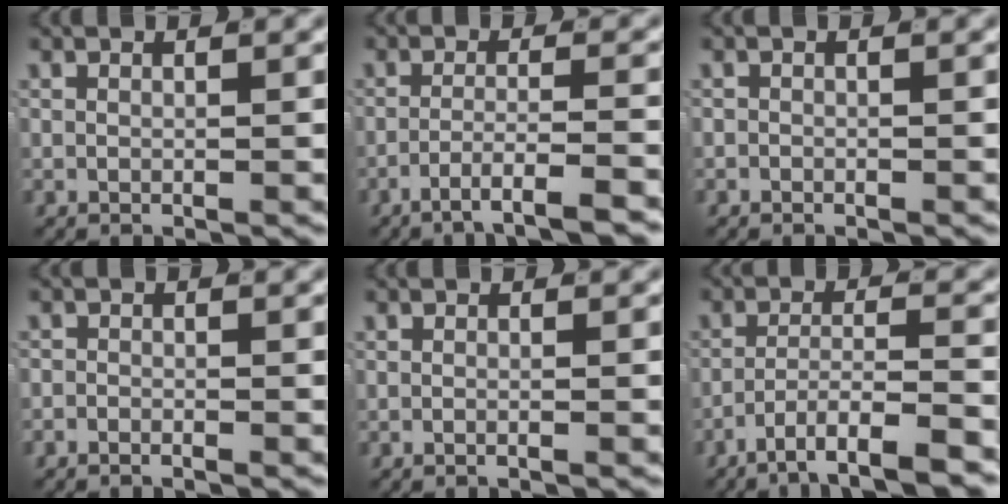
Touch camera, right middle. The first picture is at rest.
{"total": 5.9, "force": [-5.0, 0.4, 3.1], "torque": [-0.044, -0.019, -0.077]}
{"total": 0.0}
{"total": 0.9, "force": [-0.9, 0.3, 0.0], "torque": [0.001, 0.001, -0.019]}
{"total": 0.6, "force": [-0.5, -0.1, 0.4], "torque": [-0.007, 0.005, -0.012]}
{"total": 7.2, "force": [-5.7, 1.2, 4.2], "torque": [-0.057, -0.009, -0.087]}